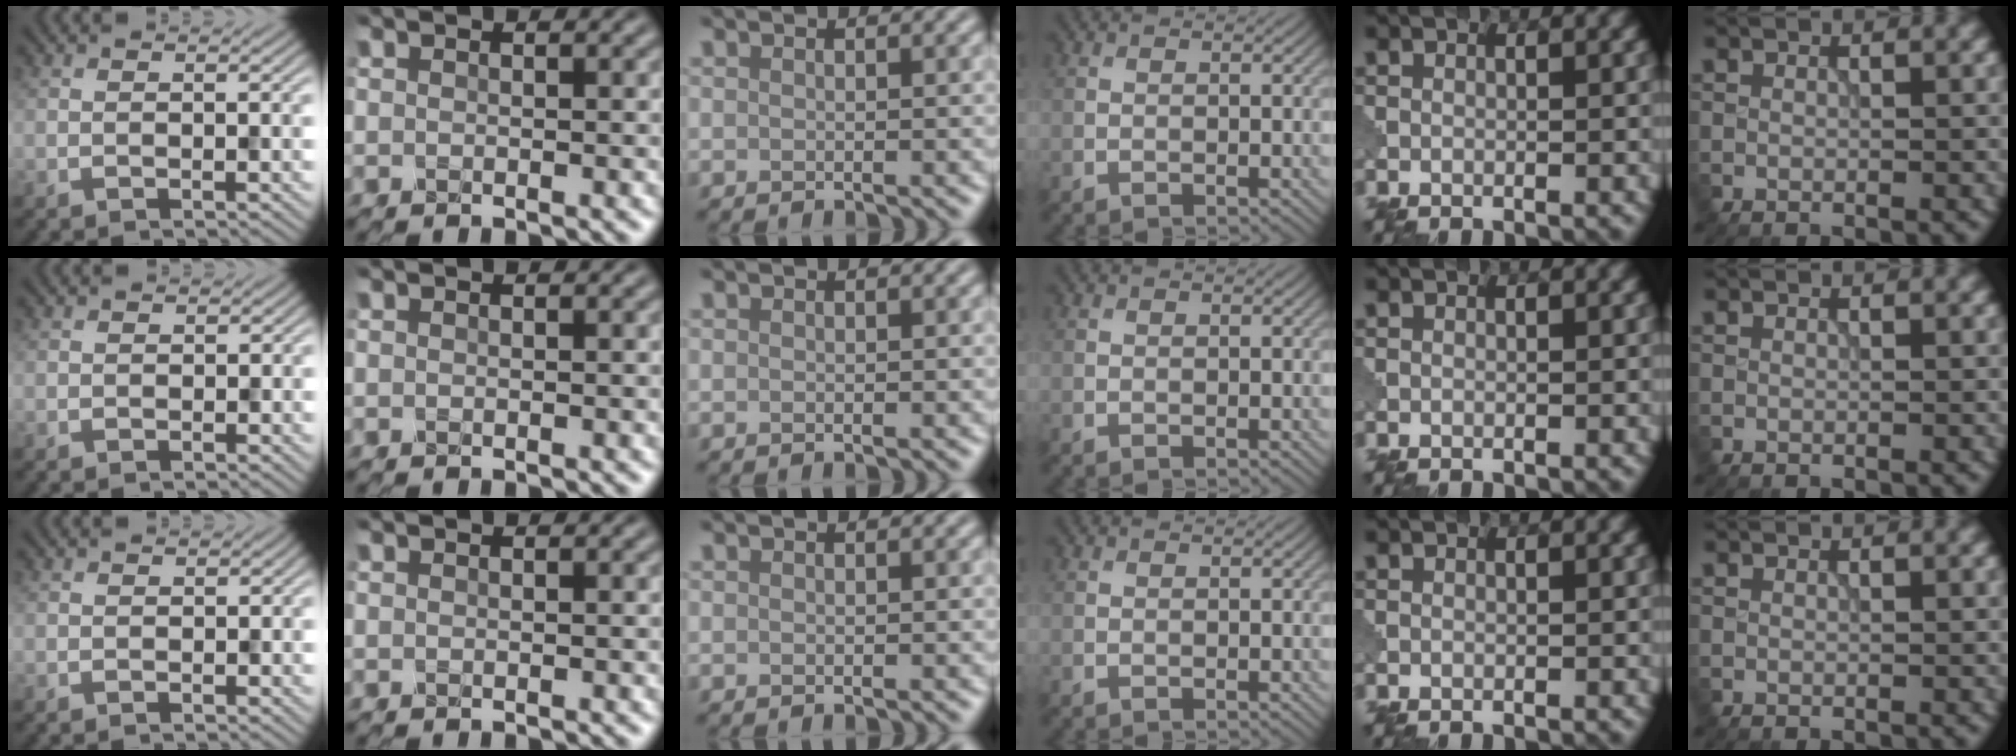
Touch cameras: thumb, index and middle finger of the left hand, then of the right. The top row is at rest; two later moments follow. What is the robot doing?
{"motion": "shake", "object": "medicine bottle"}